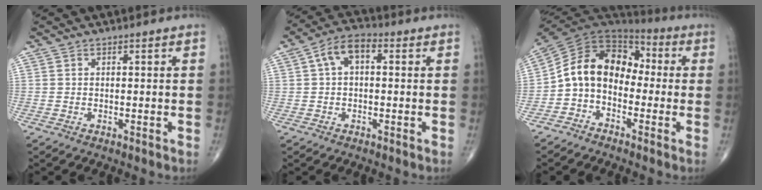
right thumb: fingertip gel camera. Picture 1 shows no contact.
{"total": 6.7, "force": [1.3, 3.8, 5.3], "torque": [-0.091, 0.024, 0.013]}
{"total": 13.0, "force": [-2.0, 9.8, 8.4], "torque": [-0.124, 0.067, -0.055]}